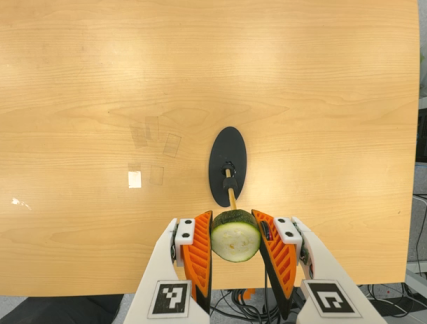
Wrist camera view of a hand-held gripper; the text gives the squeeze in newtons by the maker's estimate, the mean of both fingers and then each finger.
{"total": 12.5, "left": 11.8, "right": 13.2}